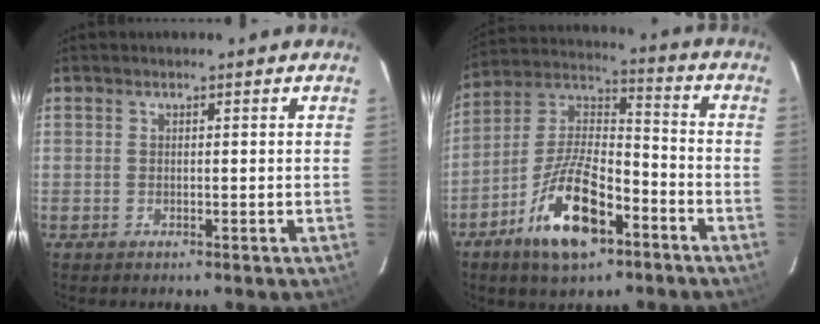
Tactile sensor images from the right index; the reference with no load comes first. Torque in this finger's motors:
{"motor_torque": [1.15, -0.98, 0.93, 0.21]}